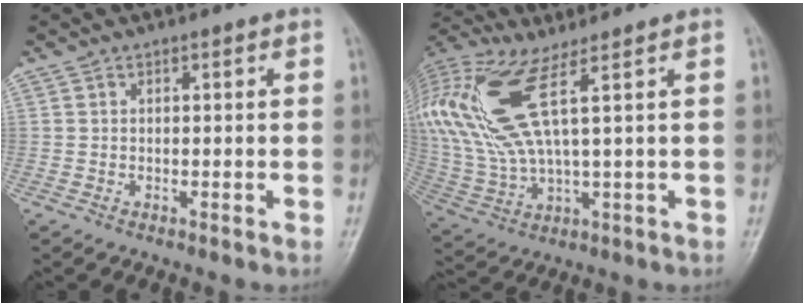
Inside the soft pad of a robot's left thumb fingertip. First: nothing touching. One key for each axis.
{"total": 15.4, "fx": 5.8, "fy": 4.0, "fz": 13.7, "tx": -0.343, "ty": -0.005, "tz": 0.118}